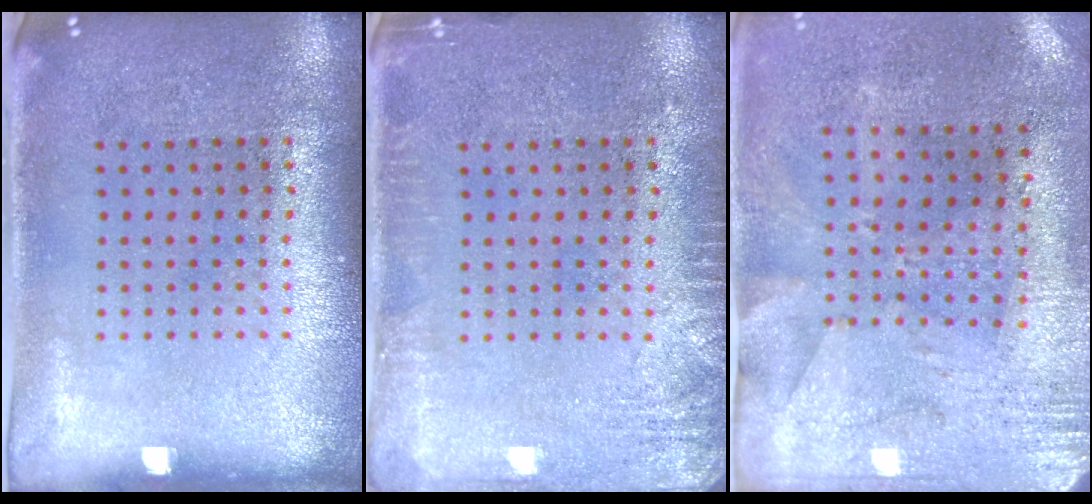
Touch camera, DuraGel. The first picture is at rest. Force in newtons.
{"total": 2.3, "press": 2.2, "slide": 0.2}
{"total": 2.8, "press": 2.3, "slide": 1.7}